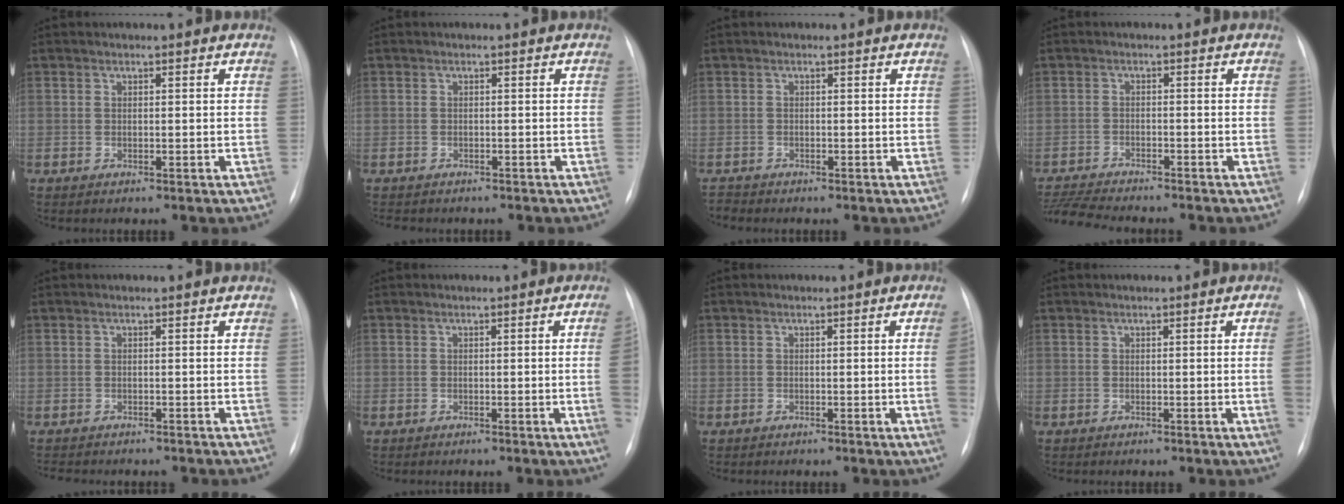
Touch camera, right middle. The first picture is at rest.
{"total": 4.2, "force": [-3.6, 1.6, 1.6], "torque": [-0.024, -0.006, -0.038]}
{"total": 0.9, "force": [-0.9, -0.1, -0.2], "torque": [0.002, -0.007, -0.014]}
{"total": 9.0, "force": [-8.4, 0.3, 3.3], "torque": [-0.063, -0.014, -0.135]}
{"total": 4.5, "force": [-3.9, 1.3, 1.7], "torque": [-0.026, -0.006, -0.049]}
{"total": 3.0, "force": [-0.4, -0.9, 2.8], "torque": [-0.038, -0.005, -0.003]}
{"total": 2.5, "force": [-0.3, -0.7, 2.4], "torque": [-0.033, -0.002, -0.001]}
{"total": 2.3, "force": [-0.2, -0.8, 2.2], "torque": [-0.030, -0.003, 0.001]}